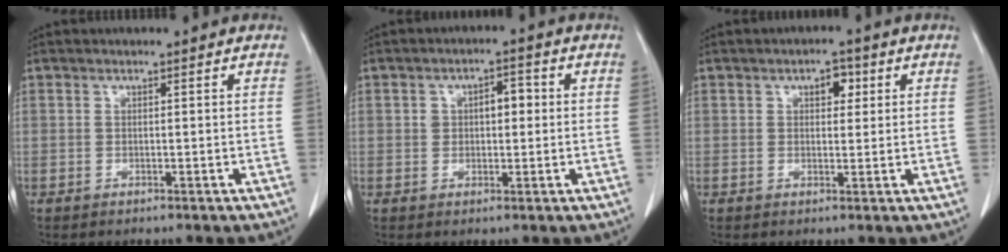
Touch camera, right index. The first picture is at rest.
{"total": 4.2, "force": [0.6, 2.4, 3.4], "torque": [-0.052, 0.020, 0.014]}
{"total": 2.9, "force": [1.2, 1.7, 2.1], "torque": [-0.032, 0.009, 0.016]}